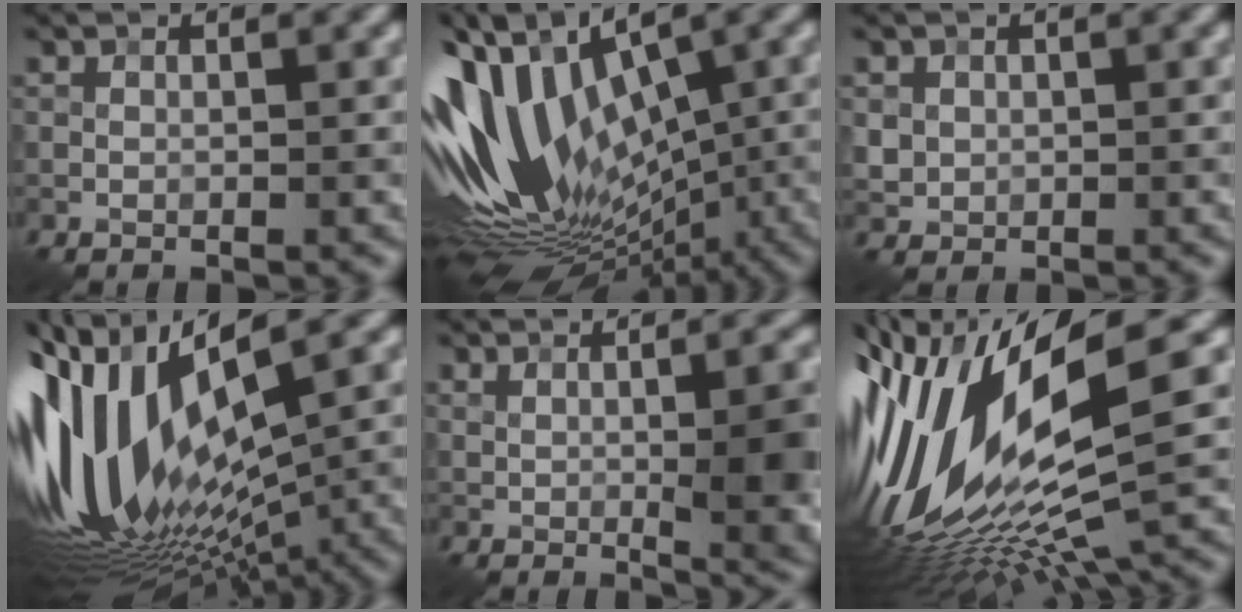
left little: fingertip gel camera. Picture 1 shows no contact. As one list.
[{"total": 15.2, "force": [0.0, 8.7, 12.5], "torque": [-0.253, 0.010, 0.008]}, {"total": 1.4, "force": [0.5, 1.3, 0.3], "torque": [-0.006, -0.004, 0.014]}, {"total": 16.2, "force": [0.1, 7.1, 14.6], "torque": [-0.305, 0.000, 0.014]}, {"total": 8.6, "force": [0.5, 2.6, 8.2], "torque": [-0.089, 0.007, 0.013]}, {"total": 16.8, "force": [-0.6, 5.4, 15.9], "torque": [-0.327, -0.017, 0.004]}]